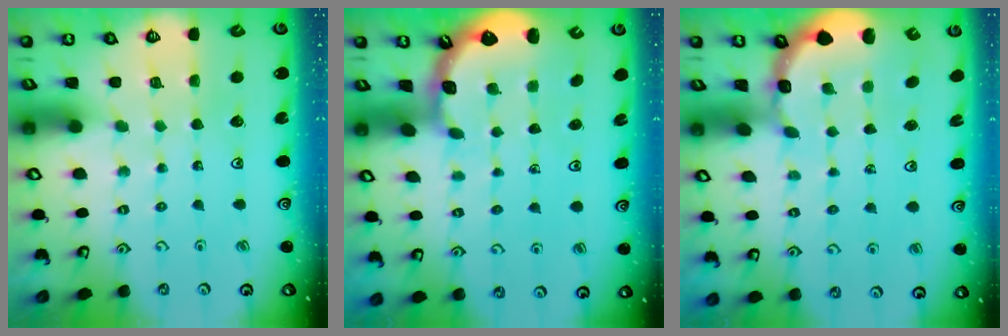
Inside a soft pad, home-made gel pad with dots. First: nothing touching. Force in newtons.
{"total": 1.4, "press": 1.4, "slide": 0.1}
{"total": 2.6, "press": 2.4, "slide": 0.9}